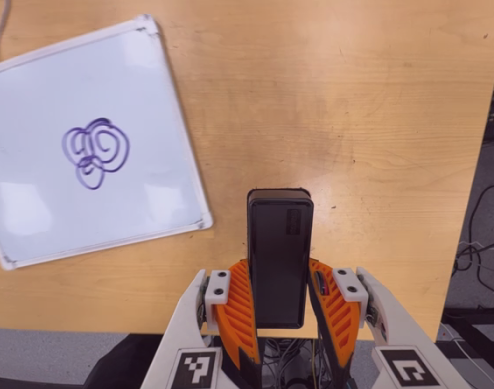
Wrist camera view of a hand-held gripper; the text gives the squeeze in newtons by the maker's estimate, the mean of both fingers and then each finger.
{"total": 4.4, "left": 3.0, "right": 5.8}